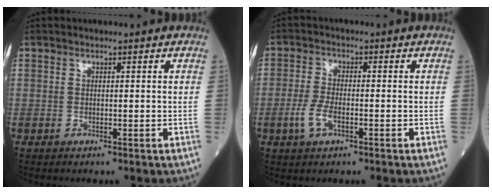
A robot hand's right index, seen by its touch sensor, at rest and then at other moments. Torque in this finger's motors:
{"motor_torque": [0.63, 0.01, 0.32, 0.09]}